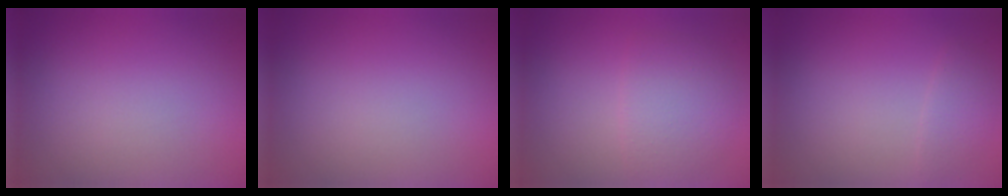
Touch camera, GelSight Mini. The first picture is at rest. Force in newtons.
{"total": 0.0}
{"total": 3.3, "press": 3.3, "slide": 0.2}
{"total": 1.5, "press": 1.5, "slide": 0.1}